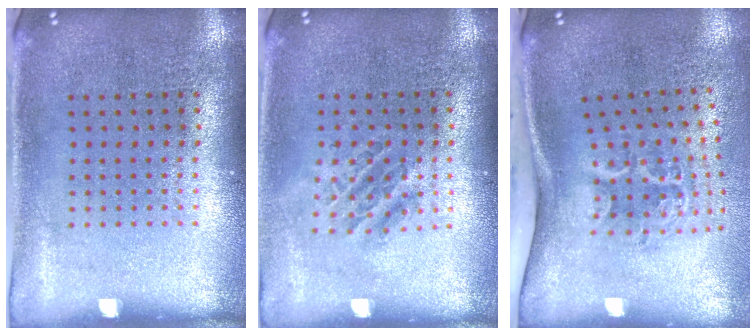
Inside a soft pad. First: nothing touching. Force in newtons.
{"total": 1.1, "press": 1.0, "slide": 0.5}
{"total": 2.2, "press": 1.4, "slide": 1.7}